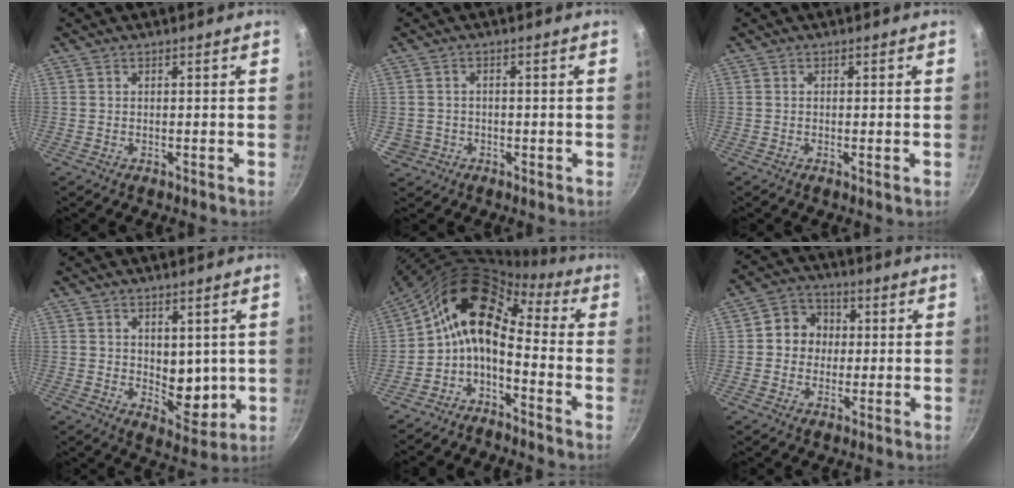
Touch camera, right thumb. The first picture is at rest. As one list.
[{"total": 3.2, "force": [-0.7, 3.0, 0.9], "torque": [-0.010, 0.015, -0.001]}, {"total": 0.6, "force": [-0.1, 0.0, 0.6], "torque": [-0.010, -0.003, -0.005]}, {"total": 7.6, "force": [1.1, 5.0, 5.7], "torque": [-0.054, -0.036, 0.023]}, {"total": 13.8, "force": [-1.8, 8.6, 10.7], "torque": [-0.193, 0.062, -0.053]}, {"total": 7.2, "force": [0.4, 6.6, 2.8], "torque": [-0.007, 0.013, -0.009]}]